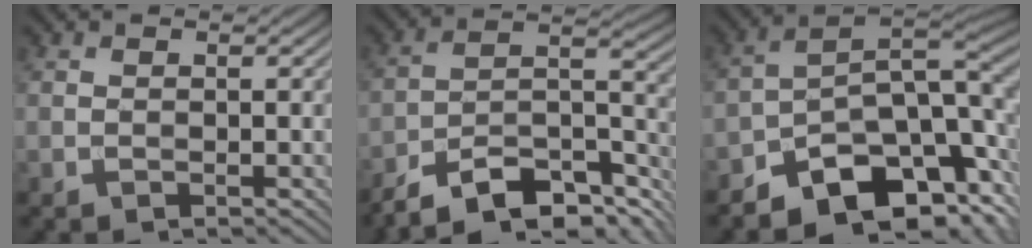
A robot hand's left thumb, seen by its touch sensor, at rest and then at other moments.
{"total": 14.2, "force": [-11.4, 3.9, 7.5], "torque": [-0.138, 0.004, -0.193]}
{"total": 13.1, "force": [-7.2, 6.6, 8.8], "torque": [-0.132, -0.012, -0.122]}